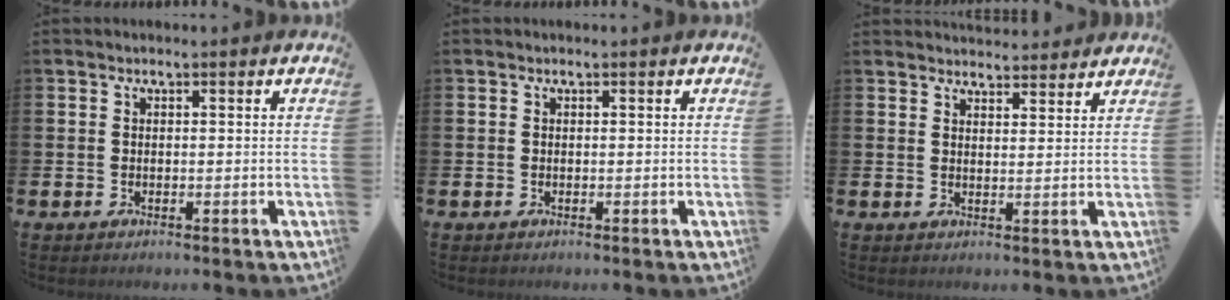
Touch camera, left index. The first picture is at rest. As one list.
[{"total": 0.0}, {"total": 3.5, "force": [3.5, 0.5, -0.3], "torque": [0.009, -0.024, 0.061]}]